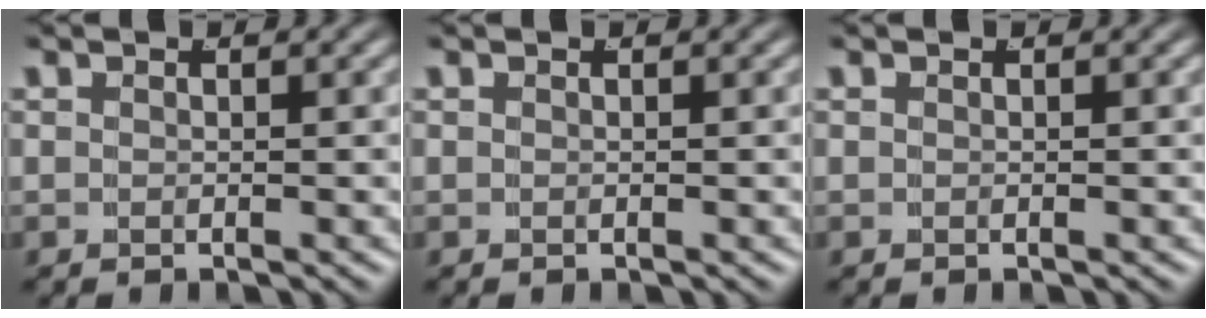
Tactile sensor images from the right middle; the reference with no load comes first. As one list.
[{"total": 0.0}, {"total": 0.0}]